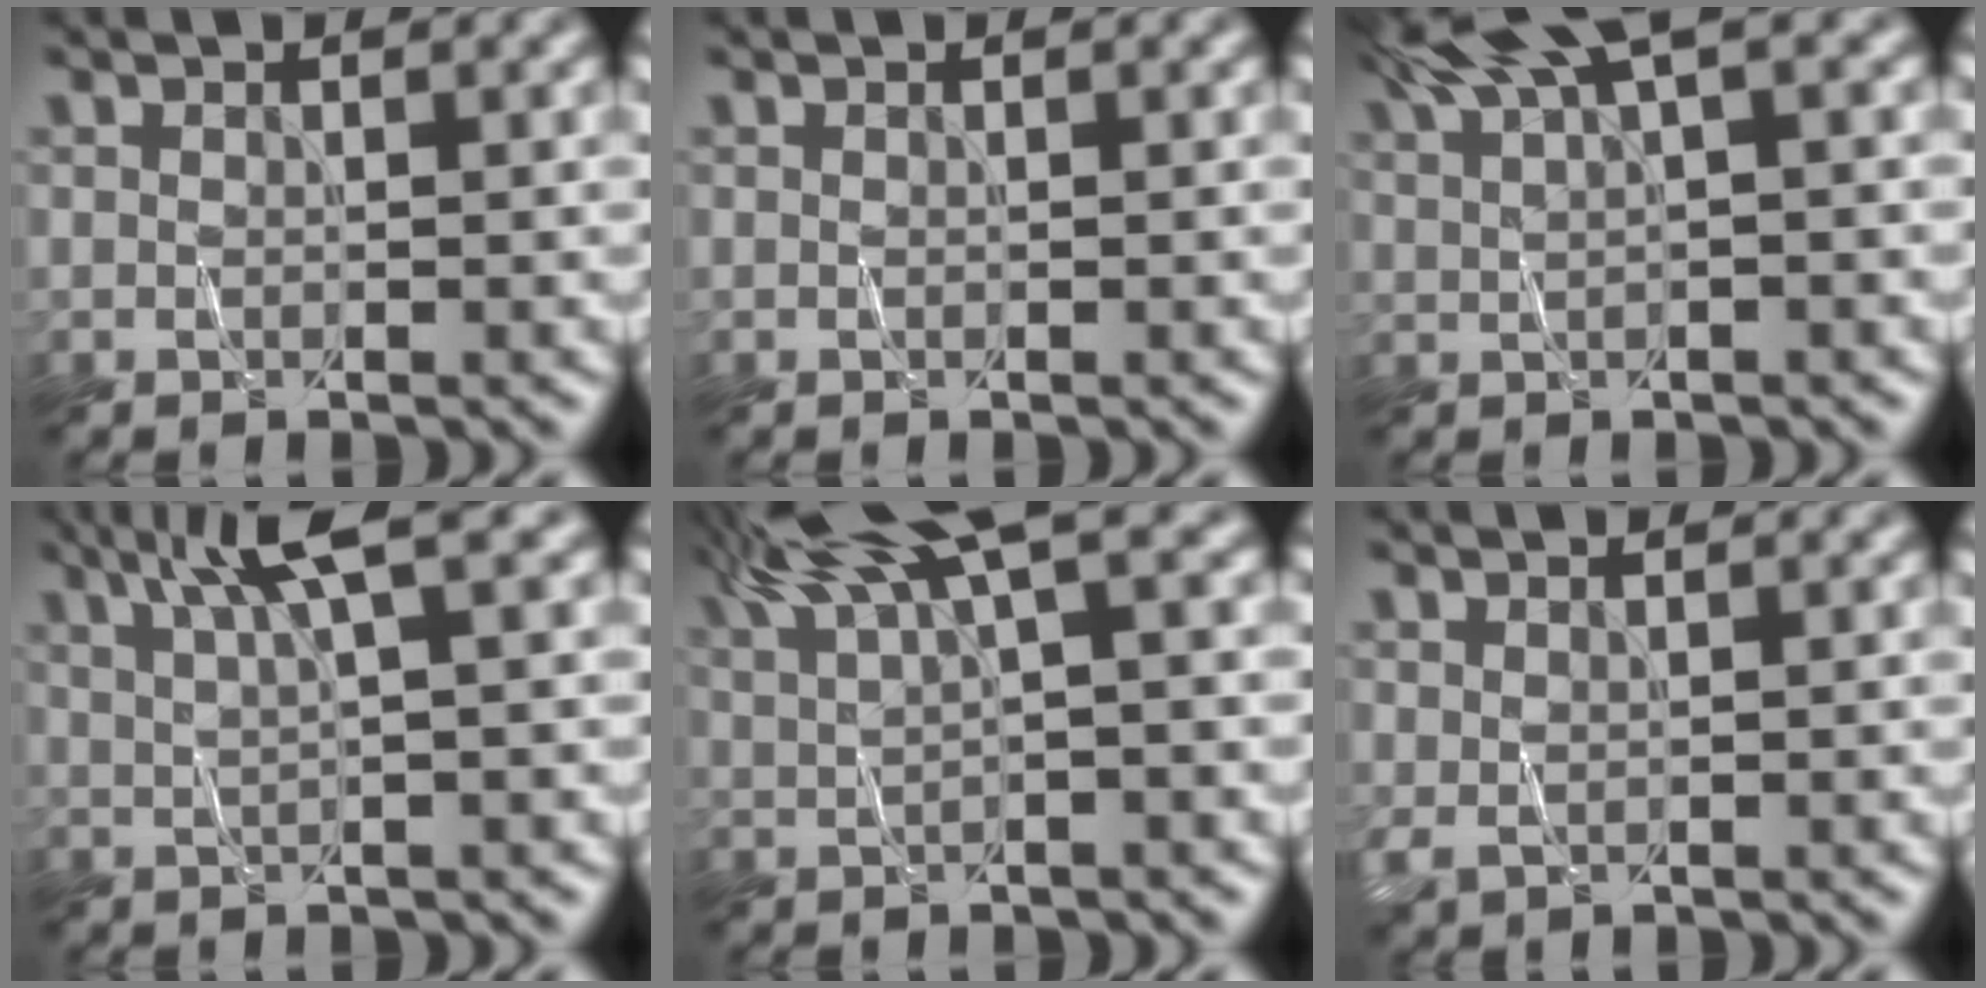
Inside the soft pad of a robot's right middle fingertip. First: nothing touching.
{"total": 0.0}
{"total": 6.5, "force": [4.1, 1.4, 4.8], "torque": [-0.071, 0.021, 0.065]}
{"total": 5.4, "force": [2.8, 0.8, 4.5], "torque": [-0.067, 0.011, 0.048]}
{"total": 8.9, "force": [5.3, 2.1, 6.8], "torque": [-0.102, 0.029, 0.086]}
{"total": 1.0, "force": [0.3, 0.6, 0.8], "torque": [-0.021, -0.001, 0.007]}